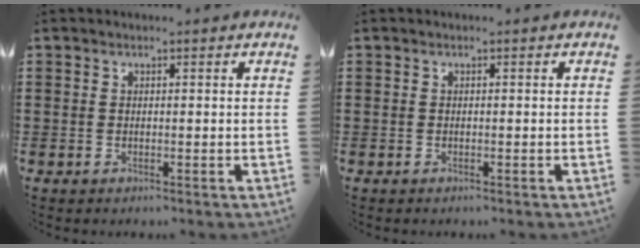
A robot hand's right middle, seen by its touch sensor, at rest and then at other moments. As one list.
[{"total": 0.0}]